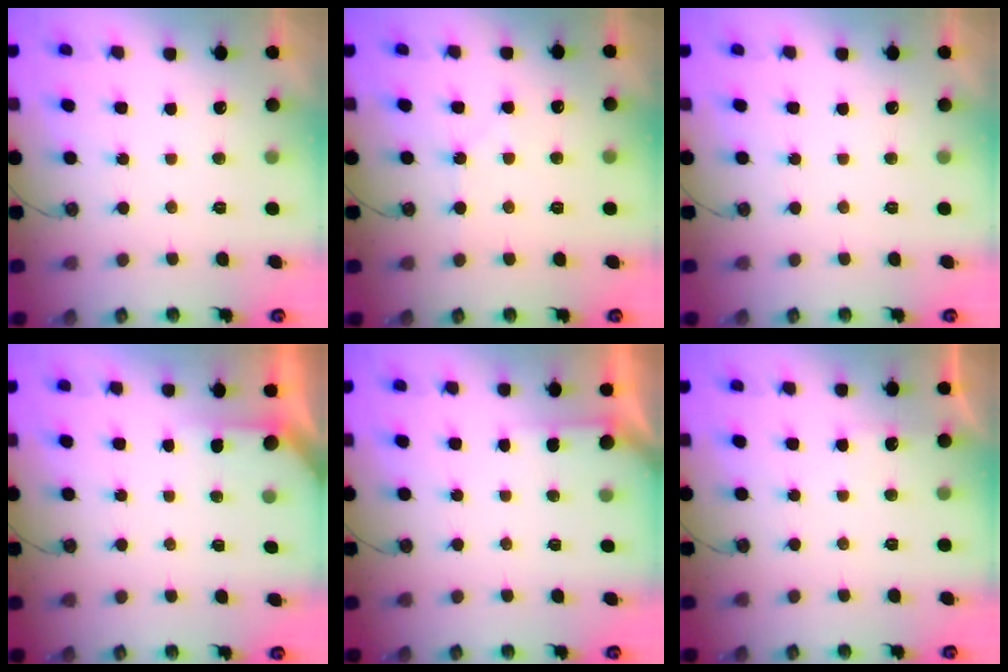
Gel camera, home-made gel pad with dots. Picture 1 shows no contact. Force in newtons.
{"total": 5.3, "press": 5.2, "slide": 0.9}
{"total": 0.0}
{"total": 2.2, "press": 2.2, "slide": 0.2}
{"total": 1.5, "press": 1.5, "slide": 0.2}
{"total": 2.4, "press": 2.3, "slide": 0.4}